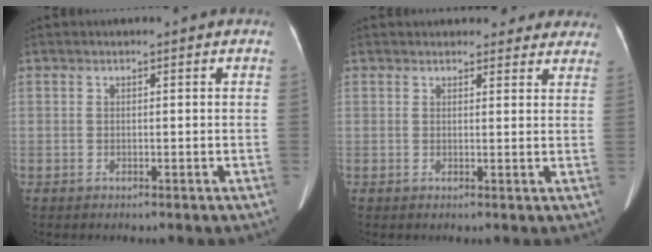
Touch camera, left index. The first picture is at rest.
{"total": 9.3, "force": [8.5, 3.3, 2.1], "torque": [0.010, 0.012, 0.081]}